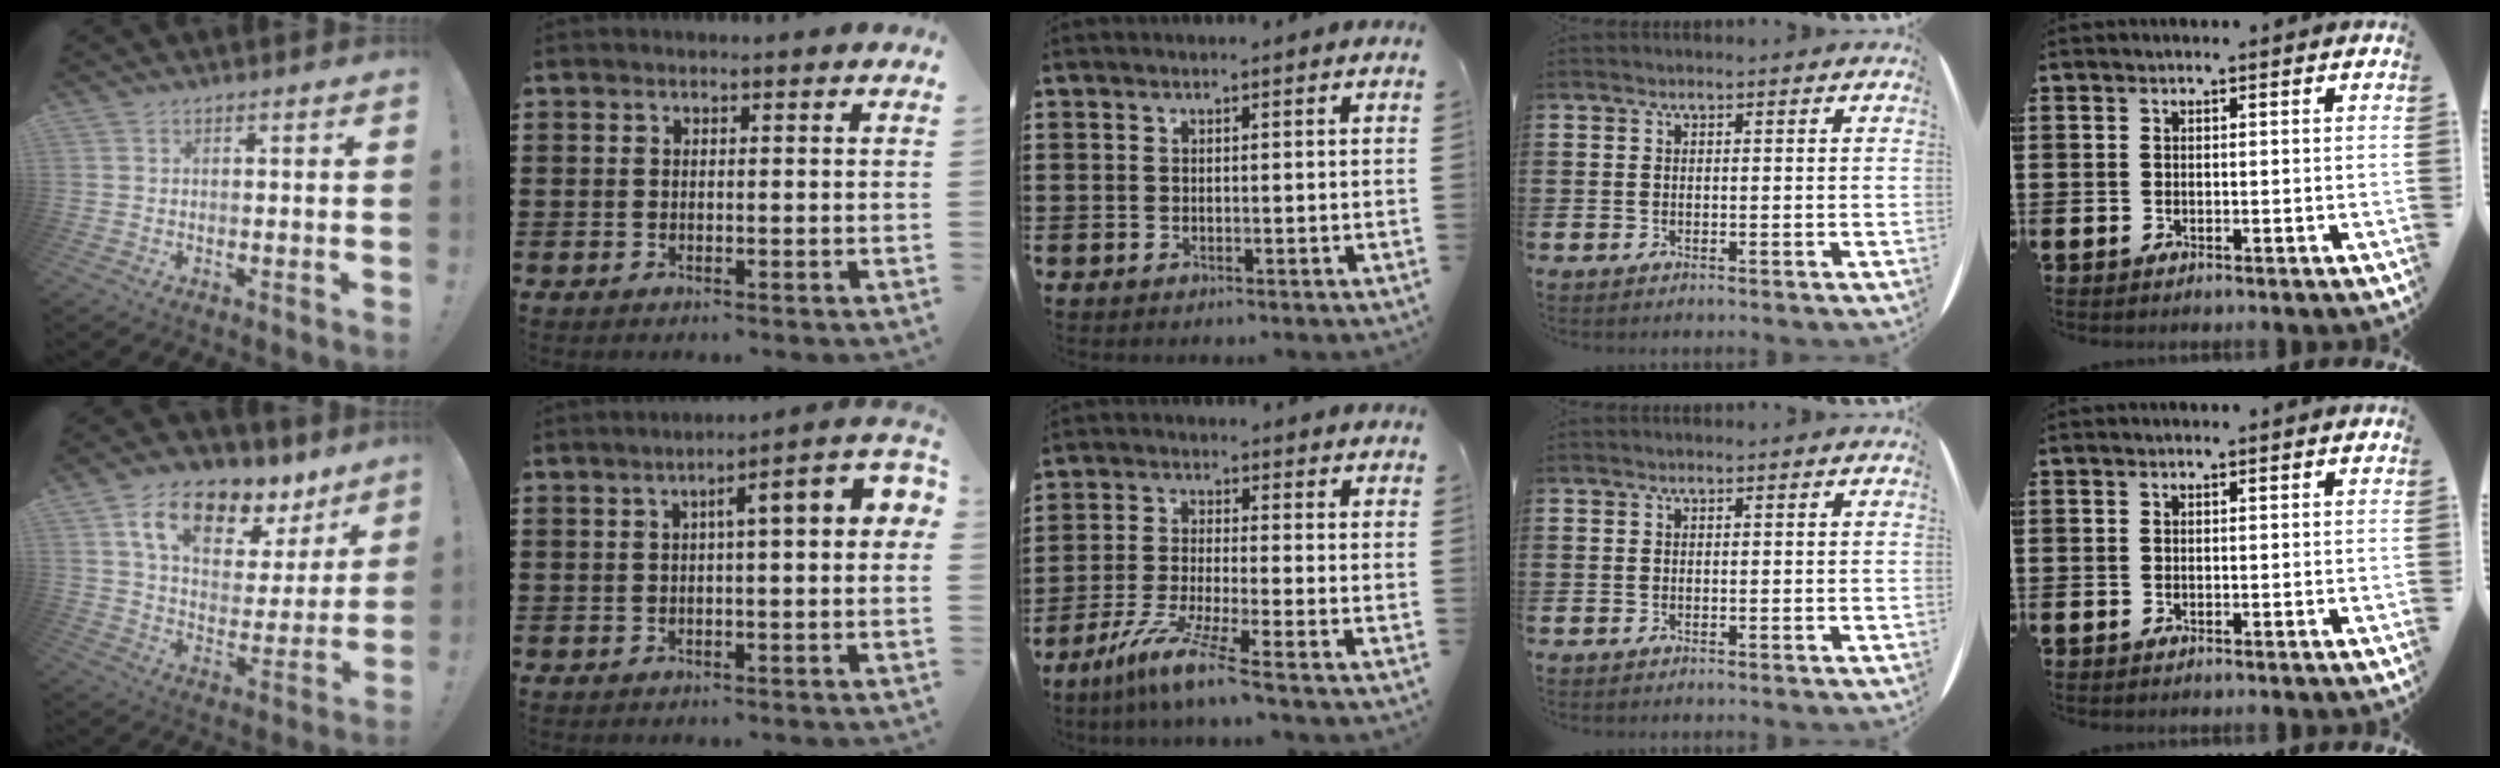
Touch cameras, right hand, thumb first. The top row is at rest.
{"thumb": {"total": 16.4, "force": [9.6, 8.9, 9.8], "torque": [-0.157, -0.047, 0.170]}, "index": {"total": 5.1, "force": [0.4, 0.4, 5.1], "torque": [-0.087, -0.004, 0.001]}, "middle": {"total": 7.2, "force": [-5.2, -0.4, 4.9], "torque": [-0.106, -0.020, -0.100]}}